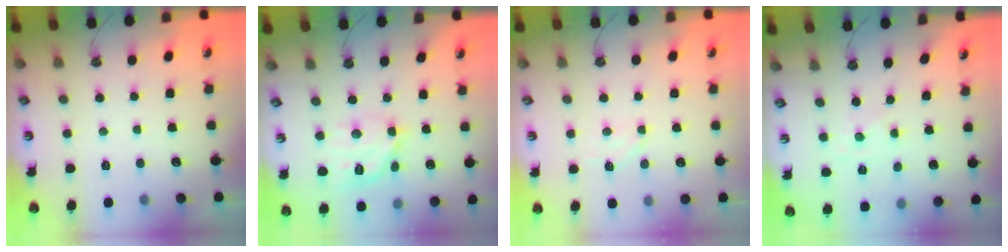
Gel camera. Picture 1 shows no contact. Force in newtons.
{"total": 13.0, "press": 13.0, "slide": 1.1}
{"total": 5.4, "press": 5.4, "slide": 0.6}
{"total": 1.1, "press": 1.1, "slide": 0.2}